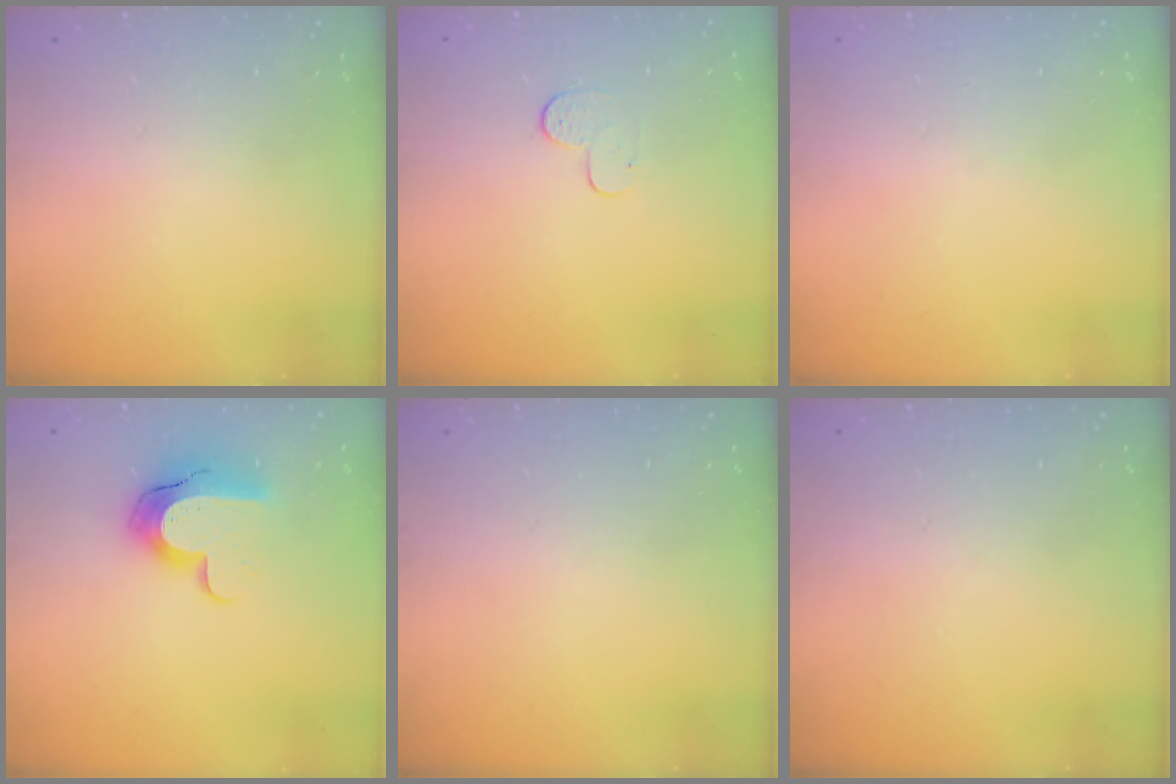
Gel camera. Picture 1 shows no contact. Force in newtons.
{"total": 4.3, "press": 4.2, "slide": 0.4}
{"total": 0.8, "press": 0.5, "slide": 0.6}
{"total": 11.1, "press": 11.1, "slide": 0.8}
{"total": 0.0}
{"total": 0.0}